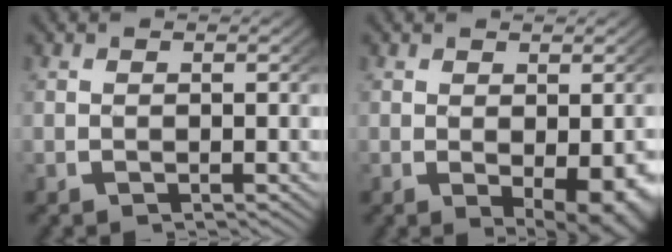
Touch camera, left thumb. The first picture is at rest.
{"total": 4.4, "force": [-0.5, 2.1, 3.8], "torque": [-0.060, -0.026, 0.011]}